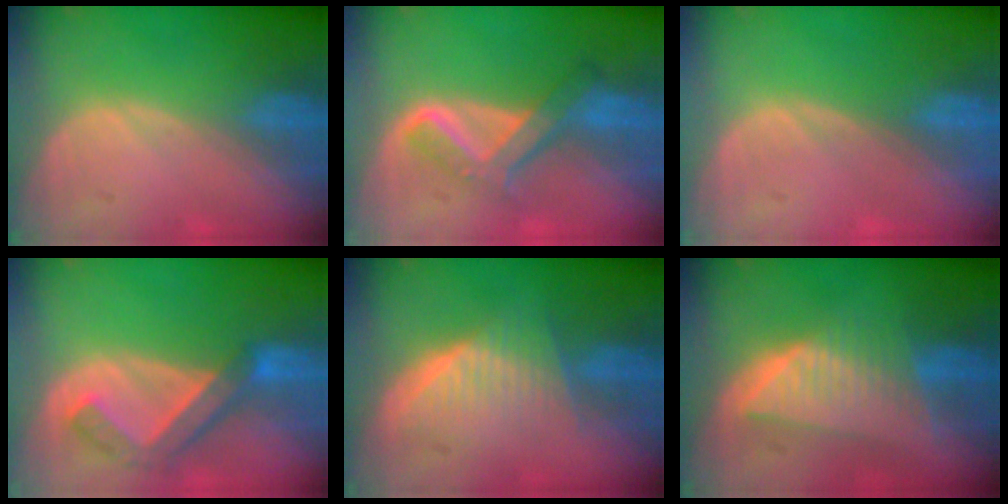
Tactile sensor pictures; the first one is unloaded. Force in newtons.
{"total": 6.8, "press": 5.7, "slide": 3.7}
{"total": 0.0}
{"total": 5.8, "press": 5.8, "slide": 0.8}
{"total": 6.1, "press": 6.1, "slide": 0.9}
{"total": 7.6, "press": 7.1, "slide": 2.9}